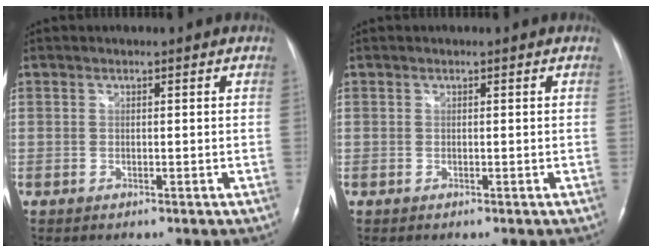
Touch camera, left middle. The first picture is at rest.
{"total": 0.0}